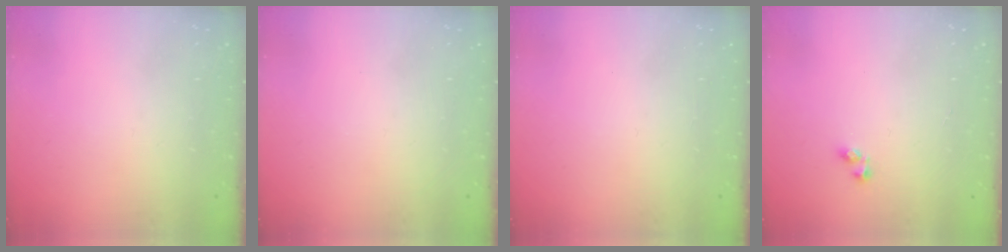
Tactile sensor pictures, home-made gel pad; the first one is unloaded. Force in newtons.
{"total": 0.0}
{"total": 0.0}
{"total": 2.9, "press": 2.6, "slide": 1.3}